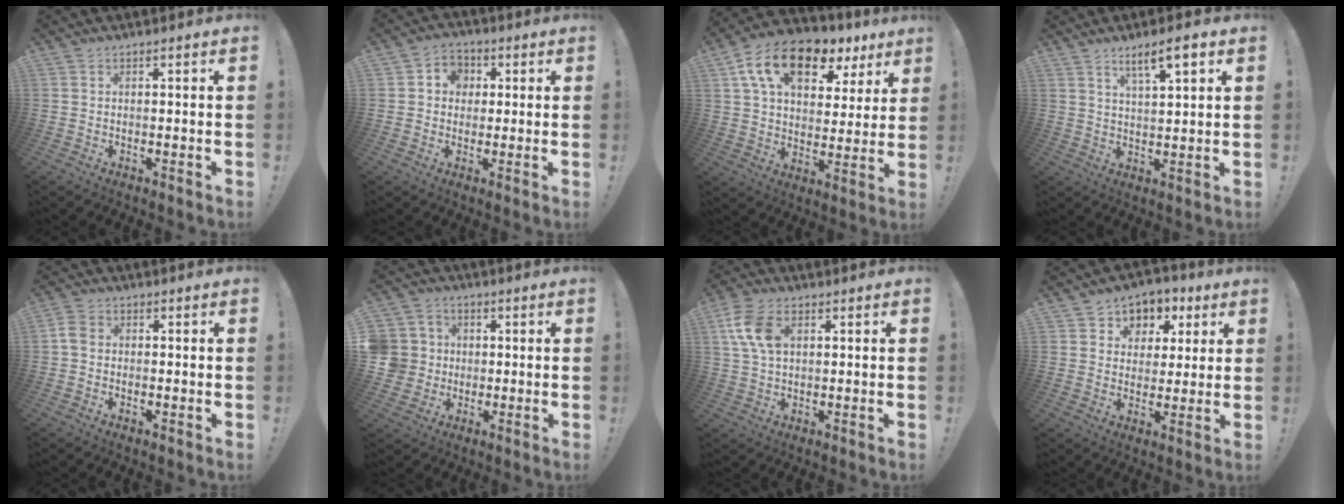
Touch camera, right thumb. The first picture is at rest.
{"total": 6.1, "force": [0.4, 5.7, 2.1], "torque": [-0.027, 0.005, 0.010]}
{"total": 16.7, "force": [9.3, 9.3, 10.3], "torque": [-0.165, -0.048, 0.164]}
{"total": 7.2, "force": [4.5, 1.2, 5.4], "torque": [-0.079, -0.025, 0.071]}
{"total": 3.8, "force": [0.1, 3.1, 2.3], "torque": [-0.045, 0.008, 0.004]}
{"total": 9.3, "force": [0.6, 8.9, 2.6], "torque": [-0.053, 0.005, 0.018]}
{"total": 9.9, "force": [3.2, 6.0, 7.2], "torque": [-0.151, 0.004, 0.061]}
{"total": 6.6, "force": [2.0, 6.1, 1.3], "torque": [-0.008, -0.017, 0.041]}